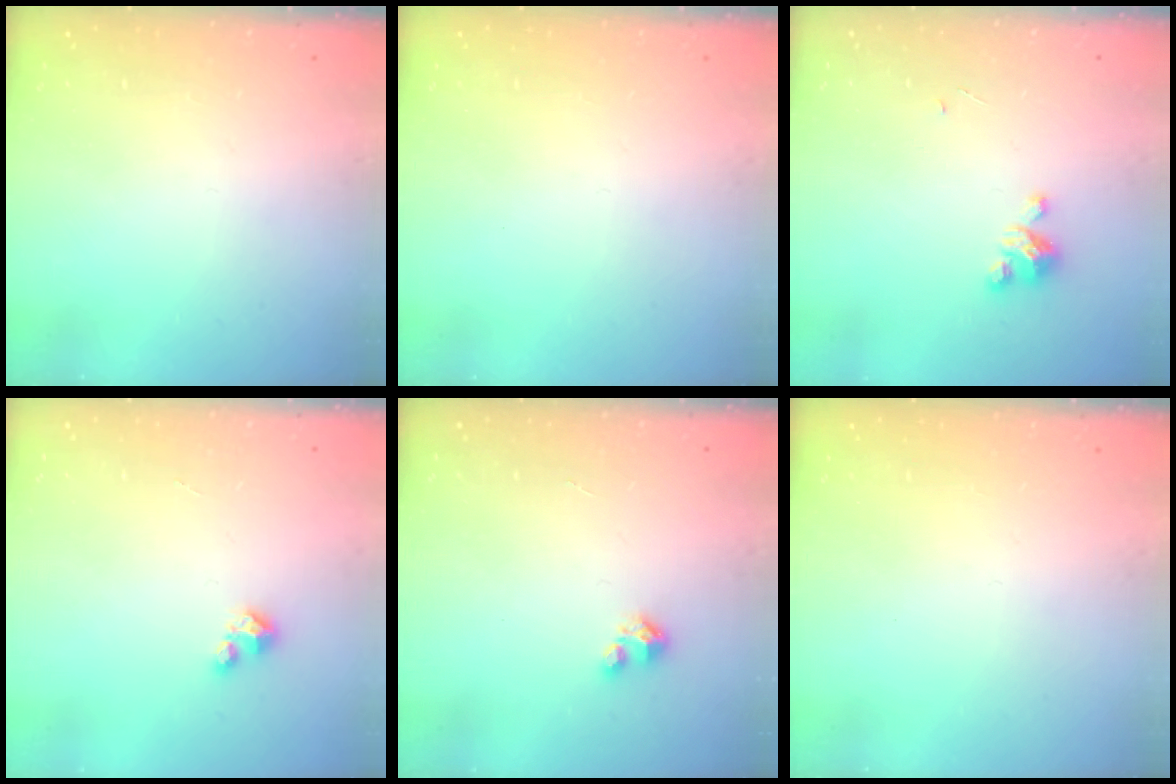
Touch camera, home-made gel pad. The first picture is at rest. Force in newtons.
{"total": 0.0}
{"total": 3.9, "press": 3.9, "slide": 0.2}
{"total": 1.5, "press": 1.5, "slide": 0.2}
{"total": 1.6, "press": 1.6, "slide": 0.1}
{"total": 0.0}